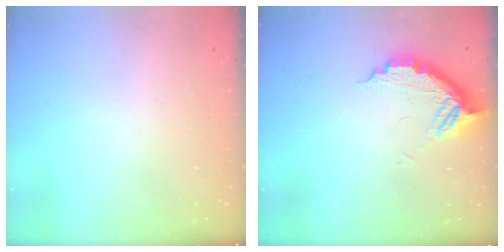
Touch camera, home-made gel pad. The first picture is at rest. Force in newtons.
{"total": 10.5, "press": 10.5, "slide": 0.9}